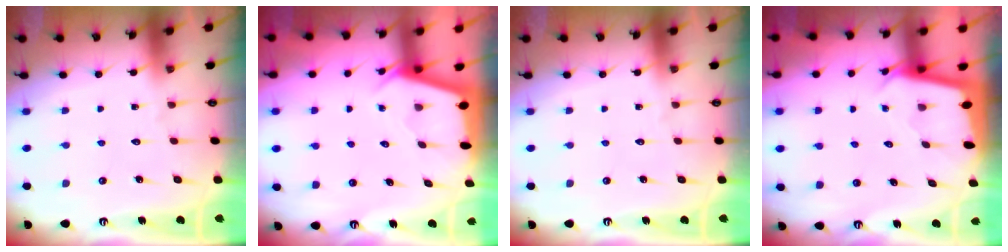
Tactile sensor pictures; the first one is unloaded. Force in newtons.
{"total": 2.3, "press": 2.3, "slide": 0.3}
{"total": 0.0}
{"total": 2.1, "press": 2.1, "slide": 0.1}